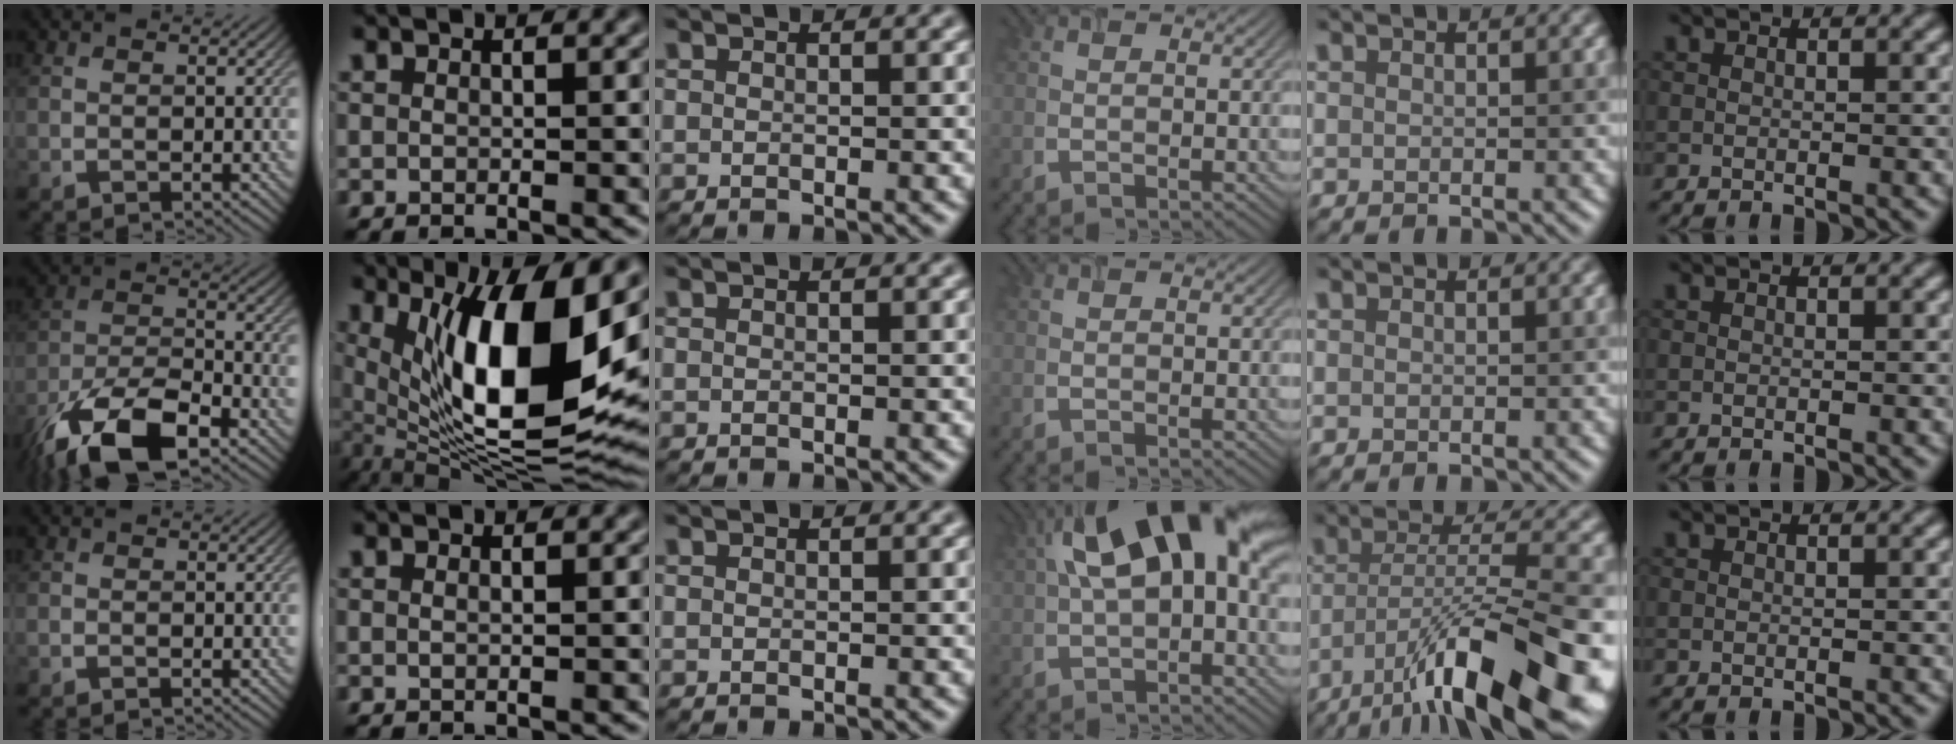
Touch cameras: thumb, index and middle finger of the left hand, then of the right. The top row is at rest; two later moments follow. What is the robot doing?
{"motion": "extract", "object": "airpods case & airpods"}